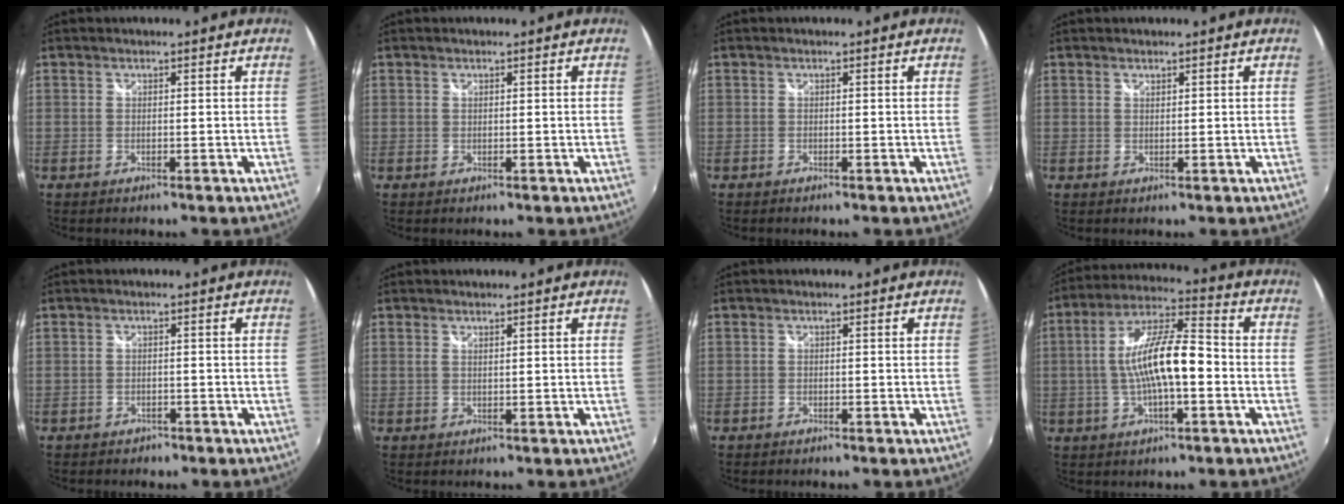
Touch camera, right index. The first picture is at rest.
{"total": 0.5, "force": [0.1, 0.5, 0.0], "torque": [0.002, 0.001, 0.000]}
{"total": 0.0}
{"total": 0.6, "force": [0.5, 0.2, 0.2], "torque": [-0.002, 0.000, 0.008]}
{"total": 2.3, "force": [-1.7, 1.5, 0.4], "torque": [-0.015, -0.002, -0.023]}
{"total": 0.6, "force": [0.5, 0.2, 0.3], "torque": [-0.007, 0.000, 0.008]}
{"total": 0.8, "force": [-0.6, 0.4, 0.1], "torque": [-0.006, 0.000, -0.011]}
{"total": 13.2, "force": [-1.8, 3.5, 12.6], "torque": [-0.237, 0.015, -0.034]}